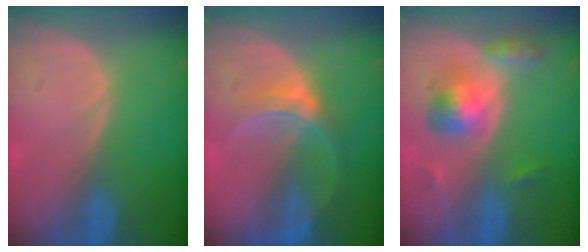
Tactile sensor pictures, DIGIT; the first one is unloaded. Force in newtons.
{"total": 5.9, "press": 5.8, "slide": 1.2}
{"total": 5.7, "press": 5.7, "slide": 0.4}